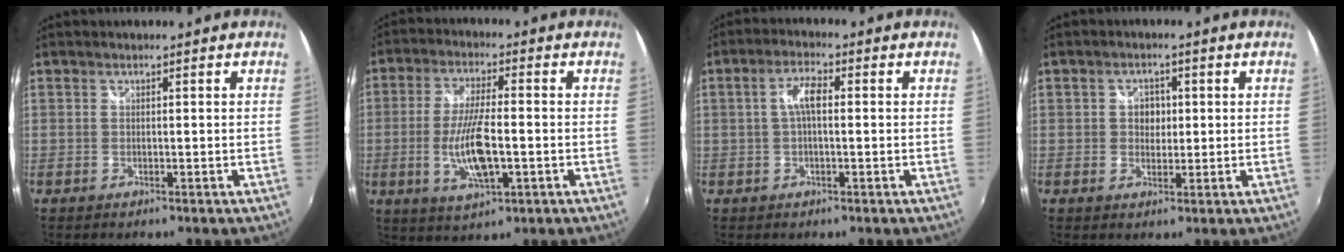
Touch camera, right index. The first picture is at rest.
{"total": 10.5, "force": [-2.3, 3.0, 9.8], "torque": [-0.194, -0.008, -0.041]}
{"total": 4.3, "force": [0.2, 1.4, 4.0], "torque": [-0.078, 0.010, 0.004]}
{"total": 3.2, "force": [0.2, 2.8, 1.5], "torque": [-0.021, 0.007, 0.002]}